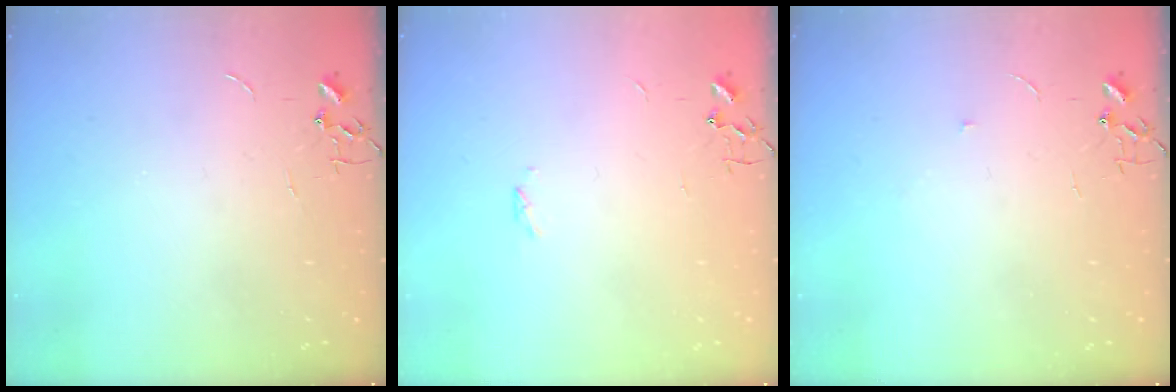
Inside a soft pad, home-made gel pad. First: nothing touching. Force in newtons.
{"total": 1.7, "press": 1.6, "slide": 0.4}
{"total": 3.9, "press": 3.8, "slide": 0.8}